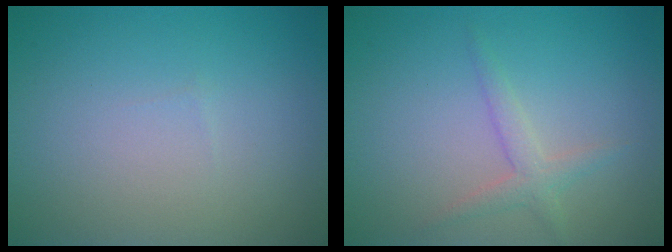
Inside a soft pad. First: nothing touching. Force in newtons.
{"total": 1.8, "press": 1.8, "slide": 0.1}